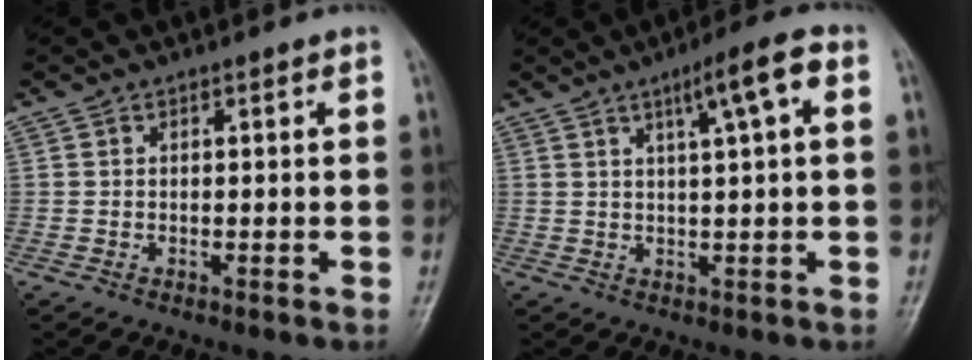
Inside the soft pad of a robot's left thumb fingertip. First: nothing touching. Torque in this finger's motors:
{"motor_torque": [-0.07, 0.02, 0.47, 0.11, 0.12]}